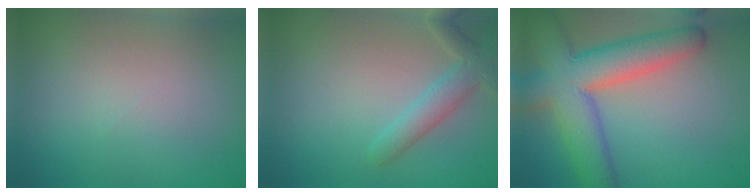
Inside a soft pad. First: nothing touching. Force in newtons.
{"total": 3.0, "press": 3.0, "slide": 0.2}
{"total": 10.2, "press": 10.2, "slide": 0.6}